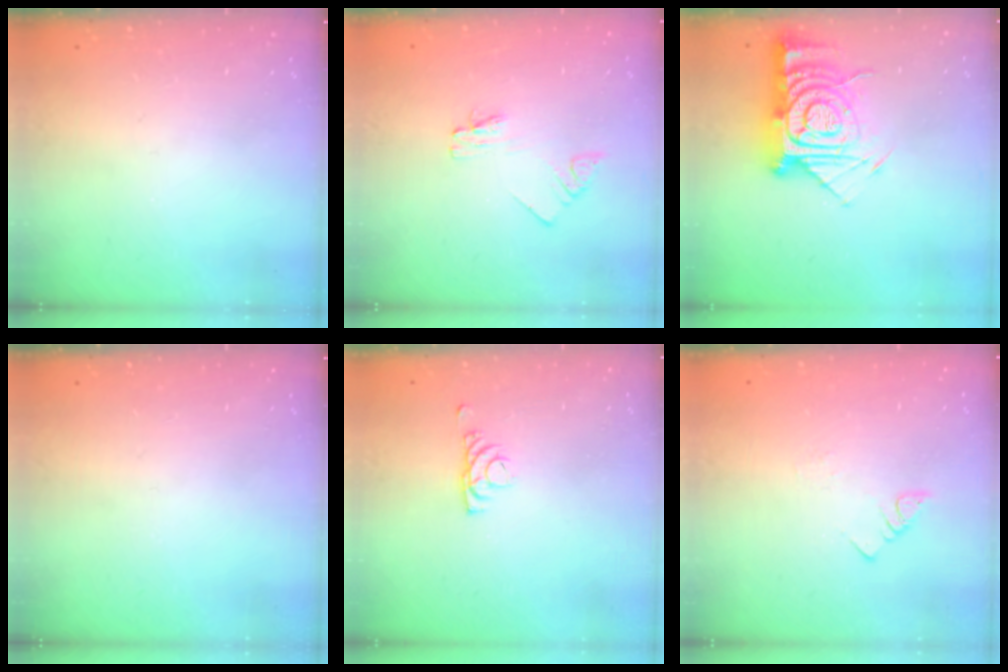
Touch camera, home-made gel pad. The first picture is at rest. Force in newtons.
{"total": 2.2, "press": 2.2, "slide": 0.3}
{"total": 16.6, "press": 16.5, "slide": 1.8}
{"total": 0.0}
{"total": 3.9, "press": 3.9, "slide": 0.8}
{"total": 2.5, "press": 2.5, "slide": 0.4}